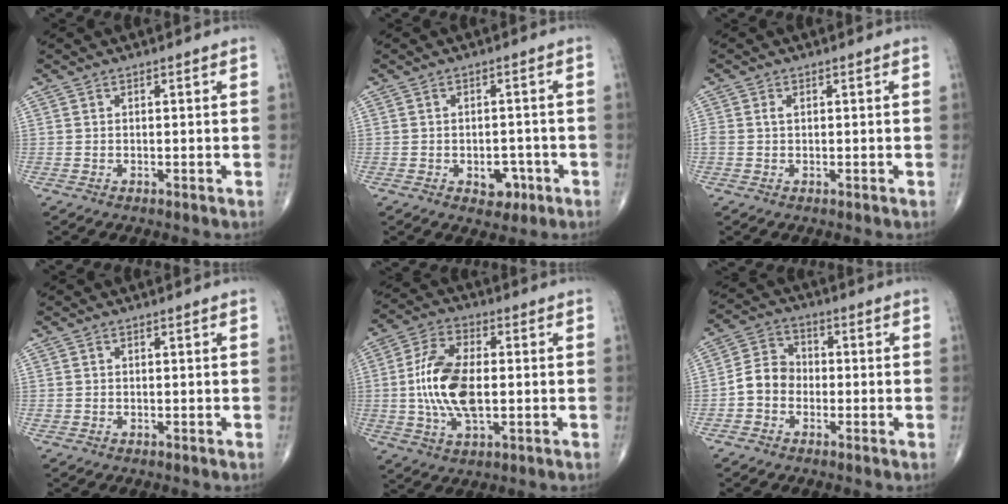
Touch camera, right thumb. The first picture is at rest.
{"total": 4.5, "force": [-1.8, 3.1, 2.7], "torque": [-0.012, 0.012, -0.020]}
{"total": 1.3, "force": [0.3, 0.8, 0.9], "torque": [-0.023, 0.006, 0.008]}
{"total": 0.5, "force": [0.0, 0.5, 0.1], "torque": [0.002, 0.002, -0.001]}
{"total": 13.5, "force": [-0.4, 6.7, 11.7], "torque": [-0.236, 0.007, -0.009]}
{"total": 6.5, "force": [-1.6, 5.4, 3.3], "torque": [-0.042, 0.027, -0.044]}